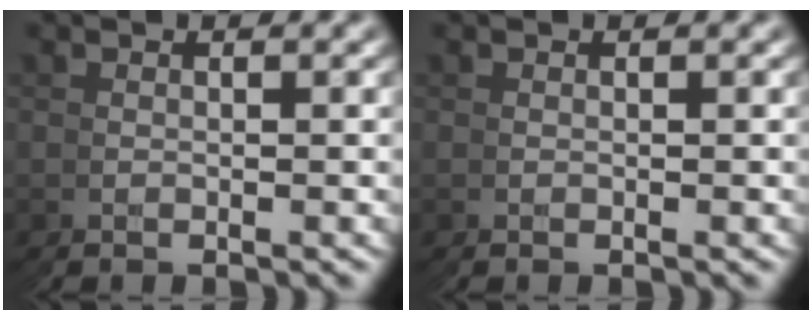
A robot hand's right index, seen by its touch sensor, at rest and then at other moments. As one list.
[{"total": 0.0}]